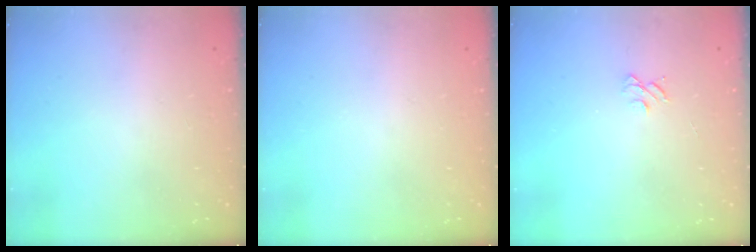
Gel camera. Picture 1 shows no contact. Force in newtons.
{"total": 0.0}
{"total": 4.0, "press": 4.0, "slide": 0.3}